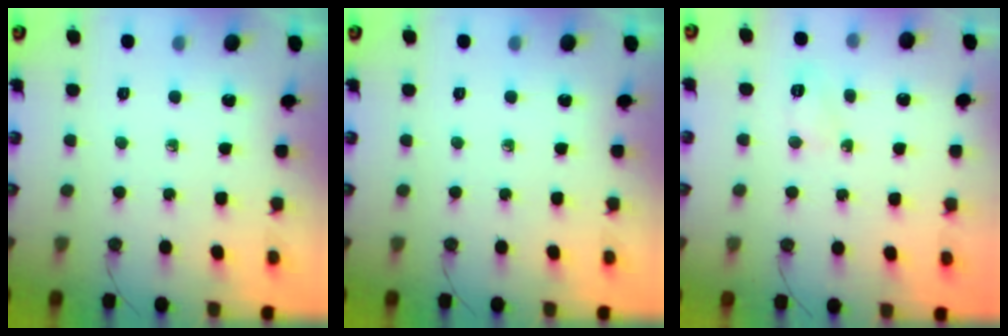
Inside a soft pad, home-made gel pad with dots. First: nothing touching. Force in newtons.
{"total": 0.0}
{"total": 3.7, "press": 3.6, "slide": 0.7}